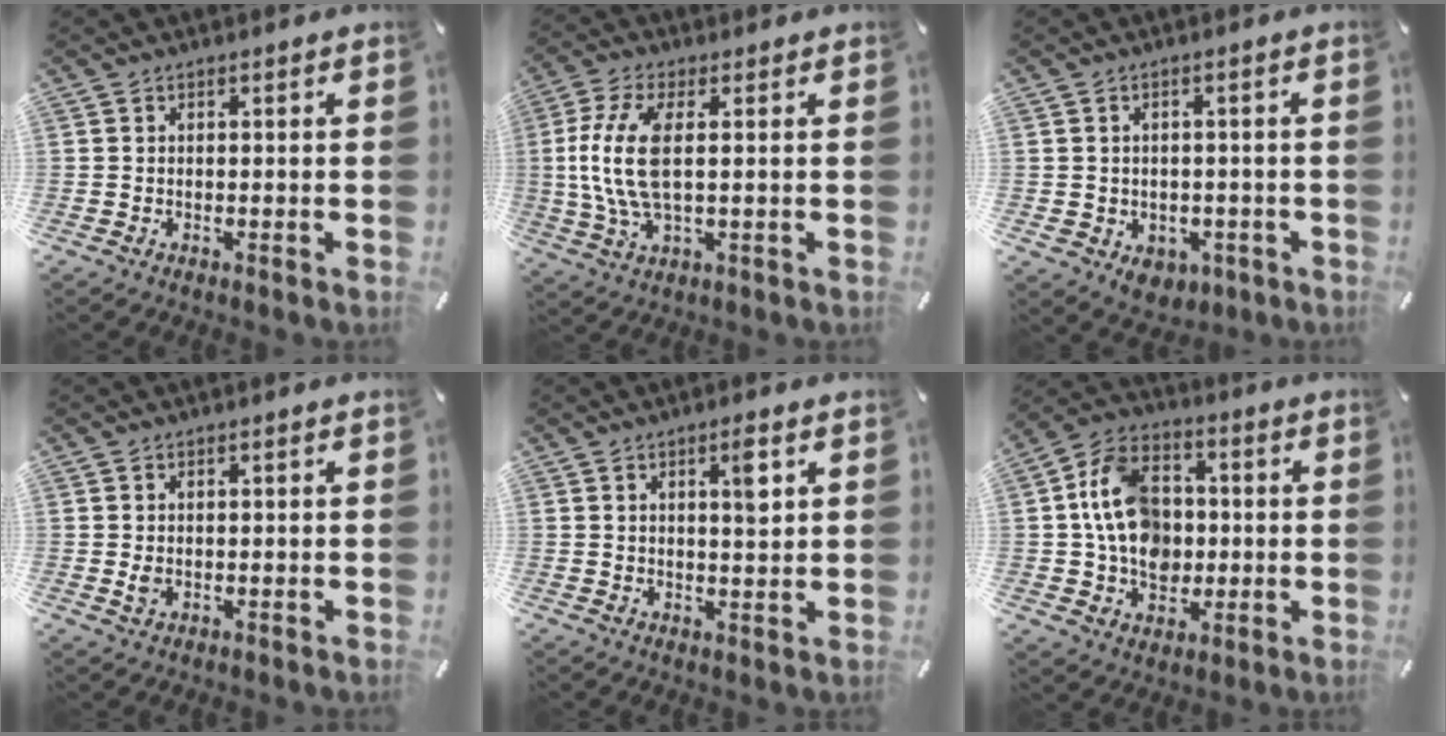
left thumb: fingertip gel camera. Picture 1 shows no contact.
{"total": 12.1, "force": [1.0, 4.5, 11.2], "torque": [-0.253, -0.020, 0.014]}
{"total": 4.8, "force": [-0.9, 4.3, 2.0], "torque": [-0.029, 0.001, -0.014]}
{"total": 1.6, "force": [0.1, 1.1, 1.1], "torque": [-0.015, -0.002, -0.001]}
{"total": 5.0, "force": [2.0, 1.0, 4.4], "torque": [-0.068, -0.010, 0.027]}
{"total": 14.2, "force": [-0.2, 11.7, 8.1], "torque": [-0.175, 0.019, 0.000]}